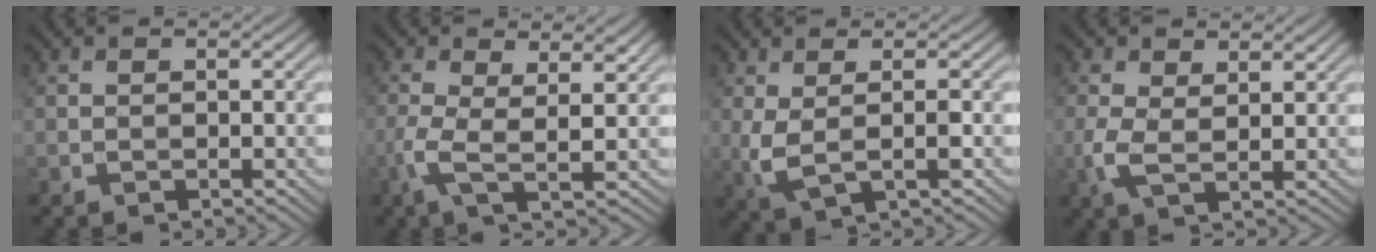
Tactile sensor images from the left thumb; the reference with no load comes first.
{"total": 5.3, "force": [0.1, 1.7, 5.0], "torque": [-0.119, 0.000, -0.003]}
{"total": 4.2, "force": [0.1, 1.3, 4.0], "torque": [-0.093, -0.002, 0.002]}
{"total": 4.6, "force": [1.0, 2.4, 3.8], "torque": [-0.103, 0.000, 0.016]}